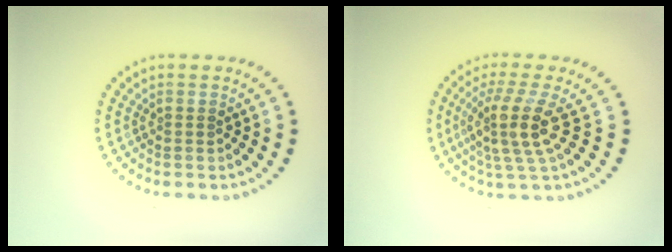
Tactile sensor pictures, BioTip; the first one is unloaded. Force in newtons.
{"total": 4.1, "press": 3.0, "slide": 2.8}